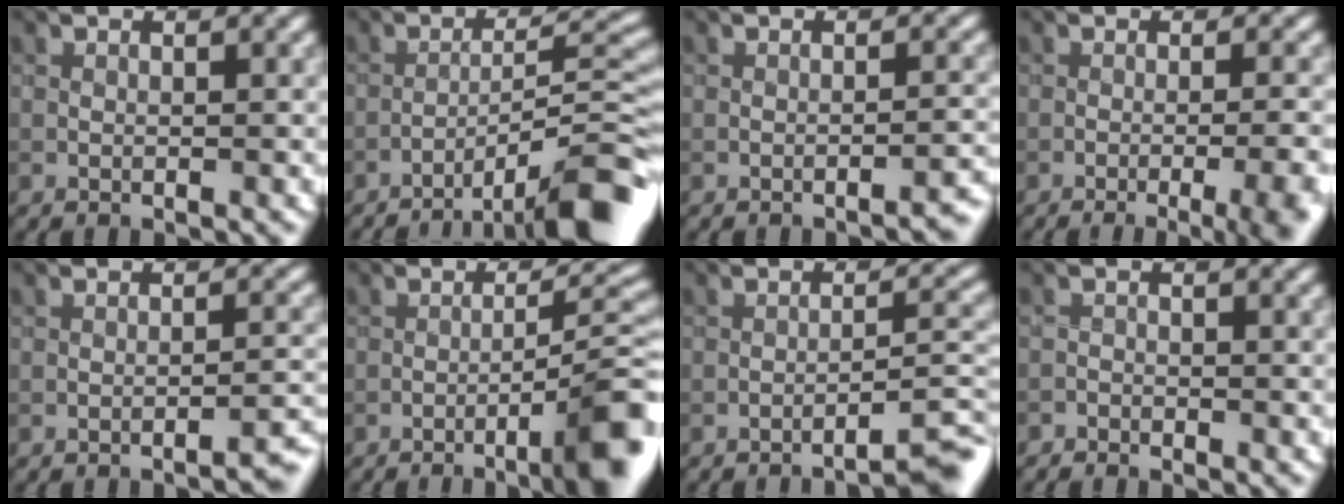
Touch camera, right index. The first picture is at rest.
{"total": 8.8, "force": [-6.3, 1.0, 6.1], "torque": [-0.079, 0.023, -0.099]}
{"total": 2.1, "force": [-1.8, 0.1, 1.0], "torque": [-0.008, 0.010, -0.026]}
{"total": 9.5, "force": [-4.9, 3.5, 7.4], "torque": [-0.055, 0.000, -0.048]}
{"total": 2.5, "force": [-2.1, 0.2, 1.3], "torque": [-0.012, 0.011, -0.033]}
{"total": 8.4, "force": [-4.3, 1.3, 7.1], "torque": [-0.090, 0.014, -0.064]}
{"total": 4.8, "force": [-3.7, 0.5, 3.0], "torque": [-0.029, 0.019, -0.054]}
{"total": 0.9, "force": [-0.9, 0.2, -0.1], "torque": [0.004, 0.002, -0.021]}